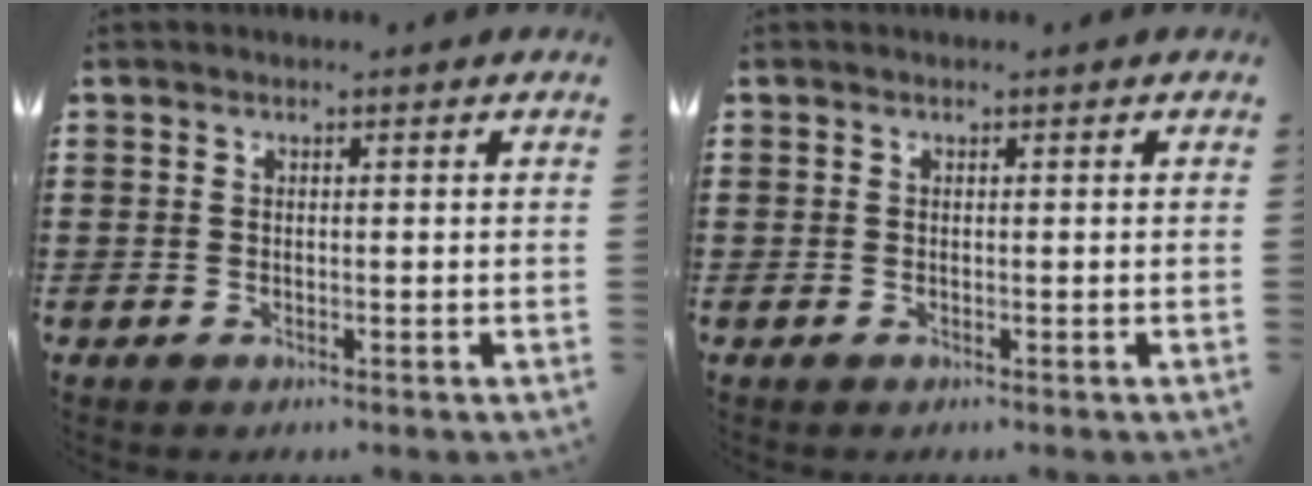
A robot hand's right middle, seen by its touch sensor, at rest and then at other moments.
{"total": 0.0}